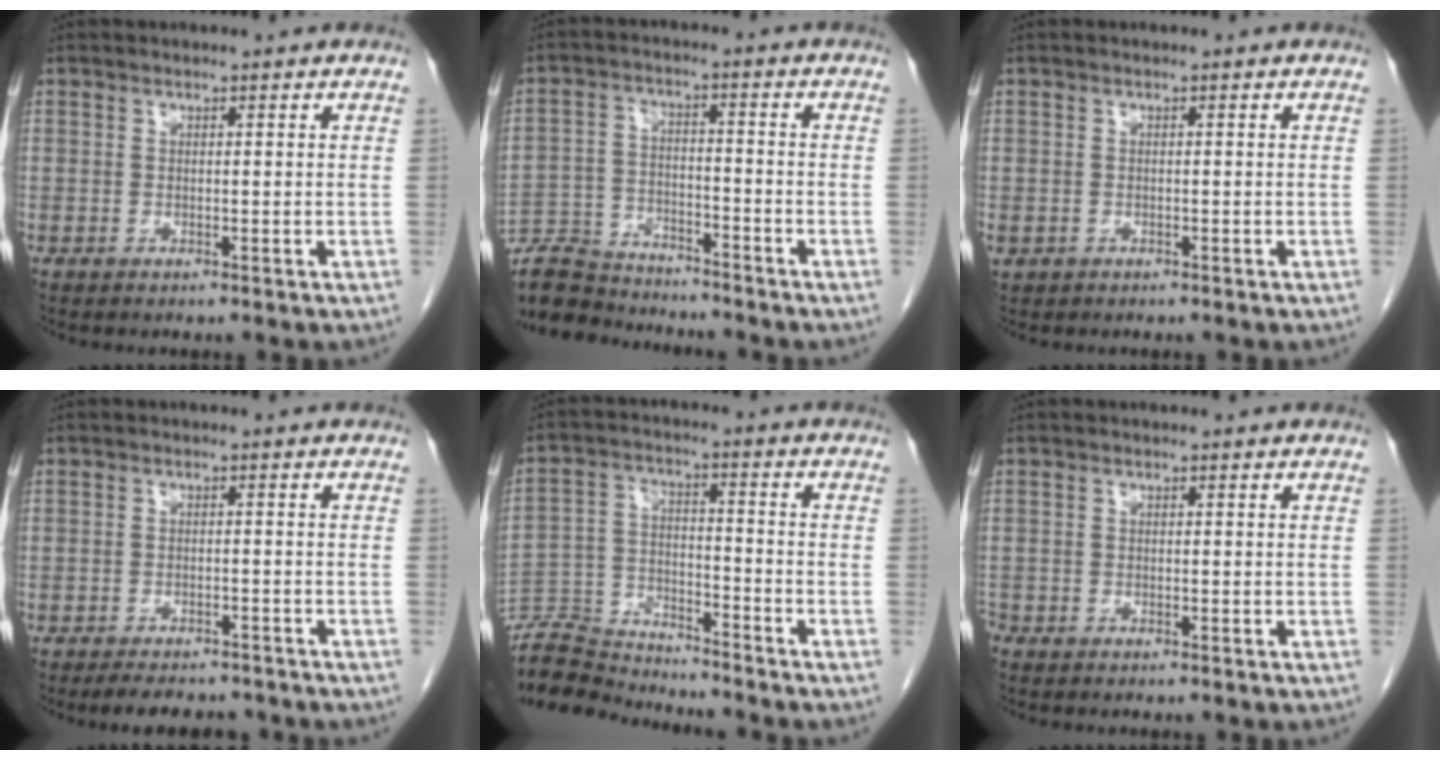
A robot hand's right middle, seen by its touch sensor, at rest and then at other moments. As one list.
[{"total": 11.2, "force": [-10.7, 2.4, 2.0], "torque": [-0.041, 0.005, -0.187]}, {"total": 1.1, "force": [-0.4, 1.0, 0.4], "torque": [-0.012, 0.002, 0.001]}, {"total": 7.3, "force": [-6.5, 2.3, 2.5], "torque": [-0.037, -0.005, -0.086]}, {"total": 9.7, "force": [-9.7, 0.7, 0.6], "torque": [-0.016, 0.008, -0.183]}, {"total": 1.1, "force": [-0.9, 0.6, 0.2], "torque": [-0.008, -0.001, -0.017]}]